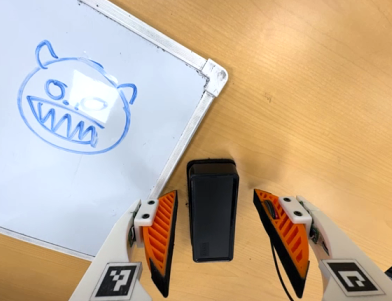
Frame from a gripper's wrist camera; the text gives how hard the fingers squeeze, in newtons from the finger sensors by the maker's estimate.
{"total": 0.0}